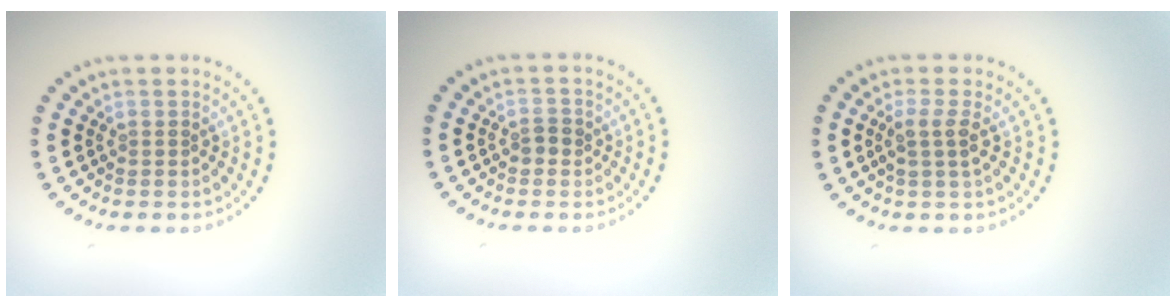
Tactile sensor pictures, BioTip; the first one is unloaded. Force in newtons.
{"total": 1.2, "press": 1.2, "slide": 0.3}
{"total": 1.9, "press": 1.6, "slide": 1.0}